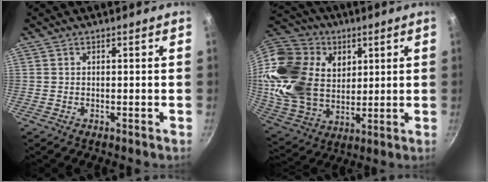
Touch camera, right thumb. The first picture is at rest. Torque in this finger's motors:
{"motor_torque": [1.19, 3.82, 0.88, 0.77, 0.23]}